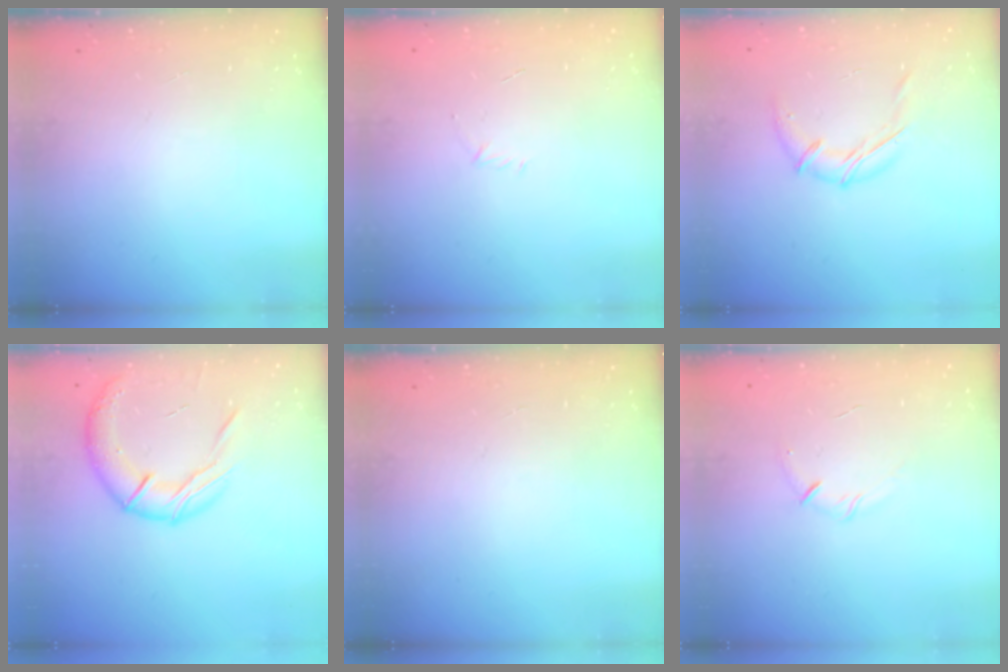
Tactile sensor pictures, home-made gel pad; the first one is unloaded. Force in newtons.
{"total": 2.7, "press": 2.6, "slide": 0.7}
{"total": 9.5, "press": 9.4, "slide": 1.4}
{"total": 15.2, "press": 15.0, "slide": 2.3}
{"total": 0.0}
{"total": 4.7, "press": 4.5, "slide": 1.4}